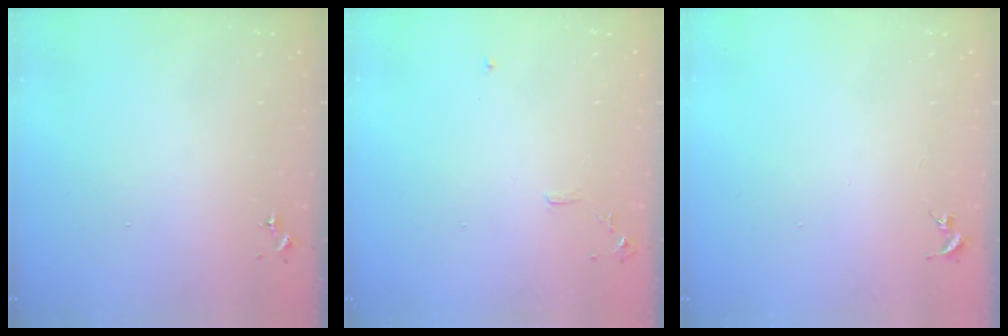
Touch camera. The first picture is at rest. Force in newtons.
{"total": 6.0, "press": 6.0, "slide": 0.7}
{"total": 0.0}